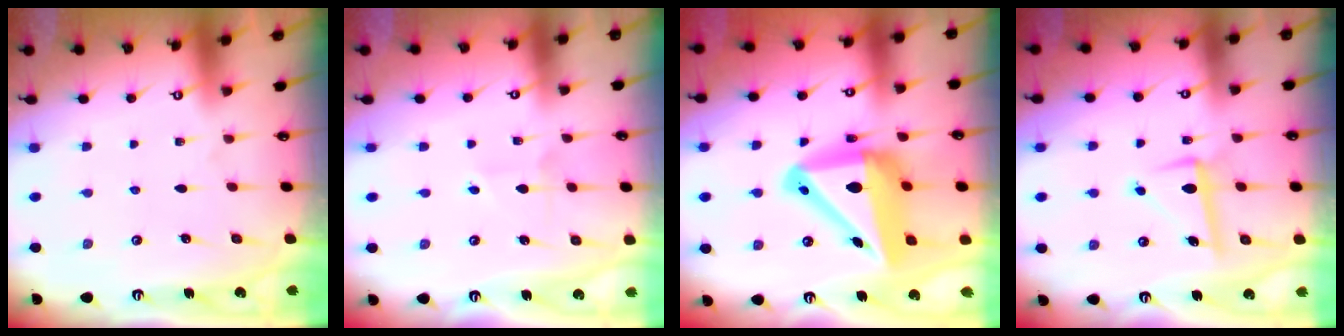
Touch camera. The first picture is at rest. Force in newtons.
{"total": 3.4, "press": 3.4, "slide": 0.5}
{"total": 18.3, "press": 18.1, "slide": 2.9}
{"total": 7.0, "press": 6.8, "slide": 1.3}